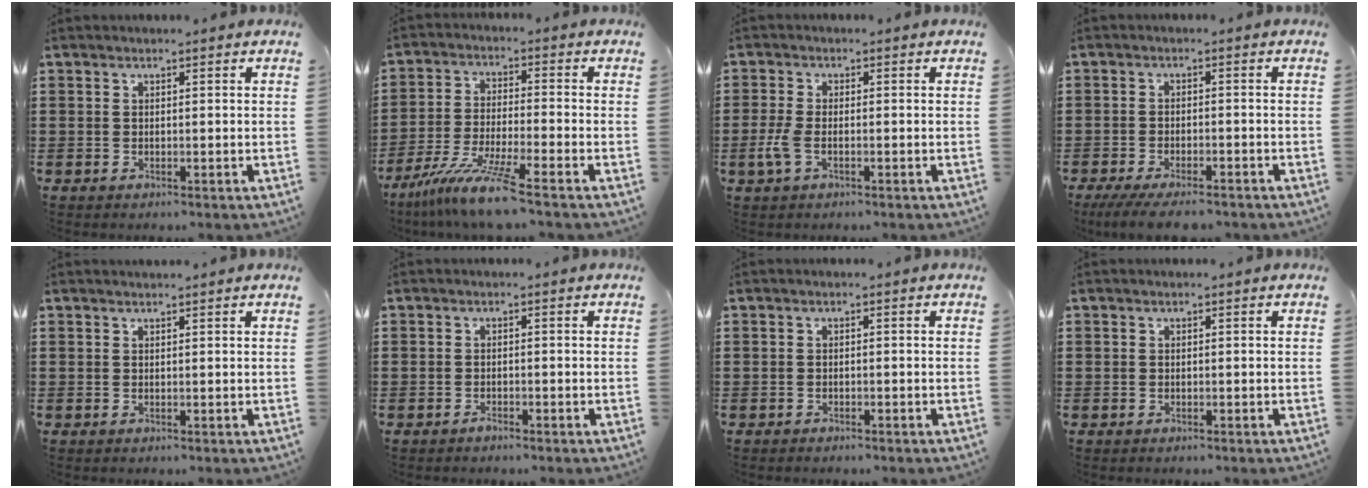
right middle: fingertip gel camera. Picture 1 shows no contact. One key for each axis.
{"total": 8.8, "fx": -7.1, "fy": -0.4, "fz": 5.2, "tx": -0.111, "ty": -0.018, "tz": -0.139}
{"total": 3.2, "fx": -0.9, "fy": 1.3, "fz": 2.8, "tx": -0.070, "ty": -0.005, "tz": -0.022}
{"total": 3.9, "fx": -3.4, "fy": 0.5, "fz": 1.8, "tx": -0.043, "ty": -0.008, "tz": -0.068}
{"total": 0.7, "fx": 0.6, "fy": -0.1, "fz": -0.1, "tx": 0.001, "ty": -0.001, "tz": 0.012}
{"total": 1.0, "fx": -0.9, "fy": 0.3, "fz": 0.3, "tx": -0.008, "ty": -0.002, "tz": -0.017}
{"total": 0.7, "fx": -0.7, "fy": 0.2, "fz": 0.1, "tx": -0.002, "ty": 0.001, "tz": -0.015}
{"total": 0.5, "fx": -0.2, "fy": 0.5, "fz": 0.0, "tx": 0.000, "ty": 0.005, "tz": -0.007}